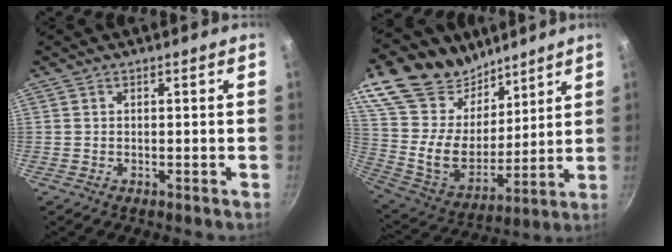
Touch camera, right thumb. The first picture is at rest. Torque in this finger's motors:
{"motor_torque": [-1.27, 1.79, 0.47, -0.11, 0.16]}